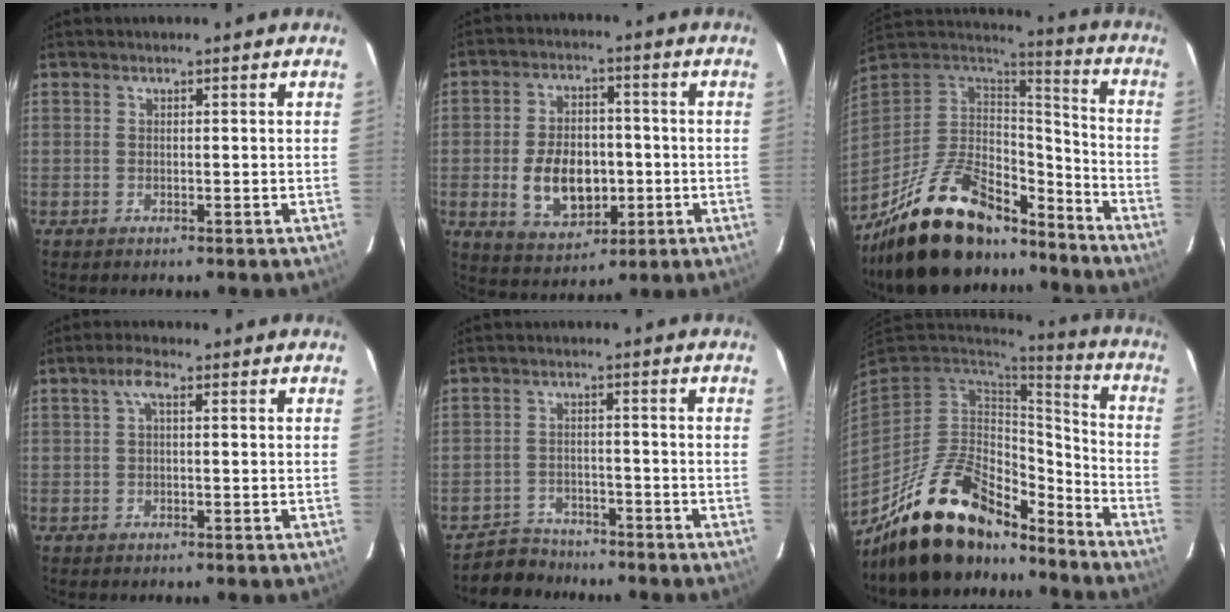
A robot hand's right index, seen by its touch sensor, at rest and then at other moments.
{"total": 12.0, "force": [-2.3, 7.7, 8.8], "torque": [-0.178, 0.007, -0.020]}
{"total": 26.6, "force": [-19.5, 10.9, 14.5], "torque": [-0.281, 0.001, -0.305]}
{"total": 2.6, "force": [0.6, 0.8, 2.4], "torque": [-0.050, 0.010, 0.010]}
{"total": 5.8, "force": [-5.1, 2.9, -0.3], "torque": [-0.011, 0.016, -0.083]}
{"total": 21.4, "force": [-16.7, 8.9, 10.0], "torque": [-0.199, 0.024, -0.271]}